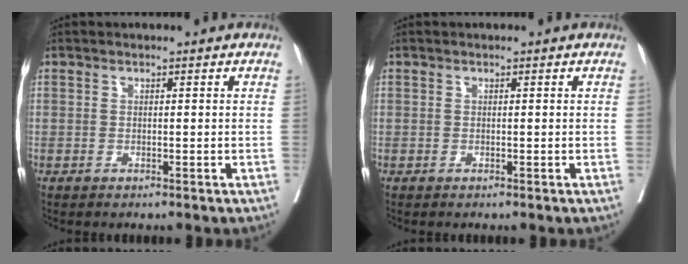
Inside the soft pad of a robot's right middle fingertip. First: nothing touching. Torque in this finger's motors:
{"motor_torque": [0.00, 0.00, 0.00, 0.00]}